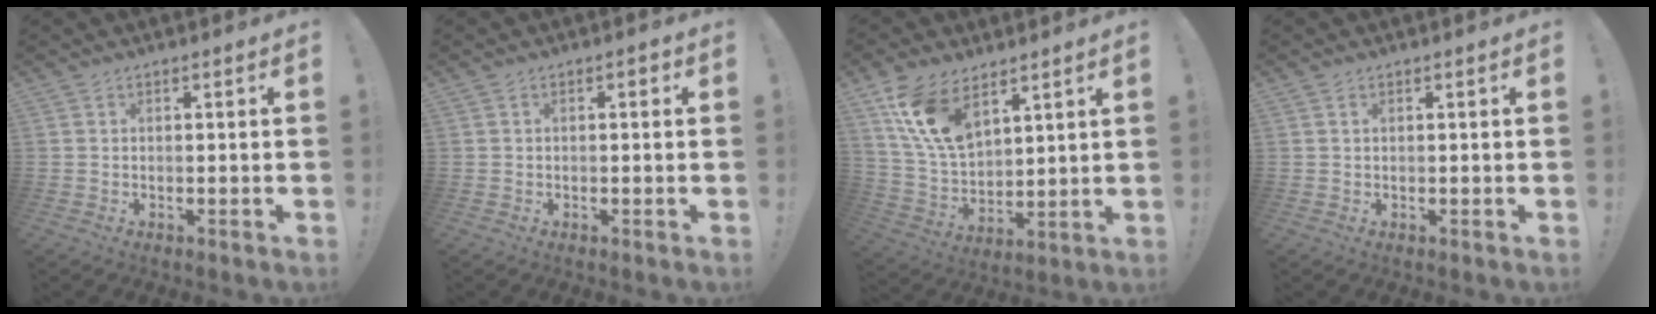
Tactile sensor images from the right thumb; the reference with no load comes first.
{"total": 0.8, "force": [-0.3, 0.5, 0.6], "torque": [-0.004, 0.000, -0.008]}
{"total": 15.0, "force": [9.1, 8.0, 8.8], "torque": [-0.184, -0.047, 0.174]}
{"total": 0.6, "force": [0.4, 0.4, 0.3], "torque": [-0.007, 0.002, 0.008]}